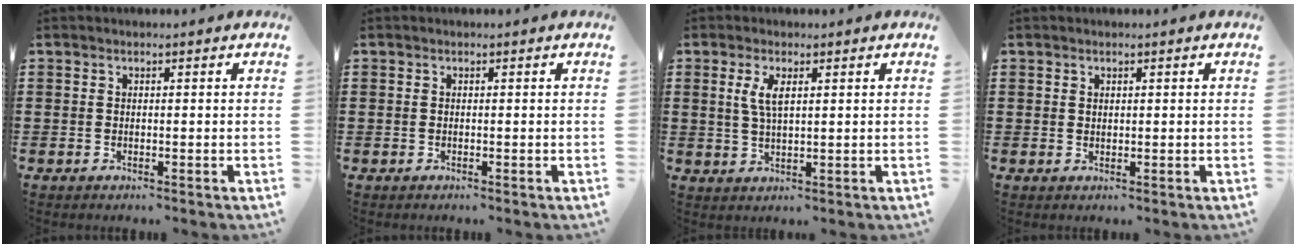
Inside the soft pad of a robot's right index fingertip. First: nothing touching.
{"total": 0.0}
{"total": 3.7, "force": [1.3, 1.2, 3.3], "torque": [-0.069, 0.007, 0.021]}
{"total": 0.7, "force": [0.6, 0.5, 0.2], "torque": [-0.005, 0.002, 0.011]}